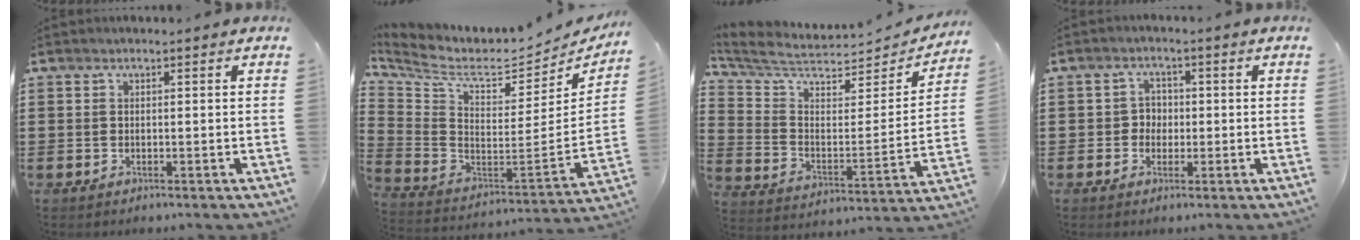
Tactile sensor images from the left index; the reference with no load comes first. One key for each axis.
{"total": 6.3, "fx": 5.0, "fy": 2.0, "fz": 3.2, "tx": -0.086, "ty": -0.056, "tz": 0.080}
{"total": 5.8, "fx": 4.9, "fy": 1.7, "fz": 2.4, "tx": -0.076, "ty": -0.048, "tz": 0.083}
{"total": 2.5, "fx": -0.5, "fy": 2.3, "fz": 1.0, "tx": -0.029, "ty": 0.008, "tz": -0.014}